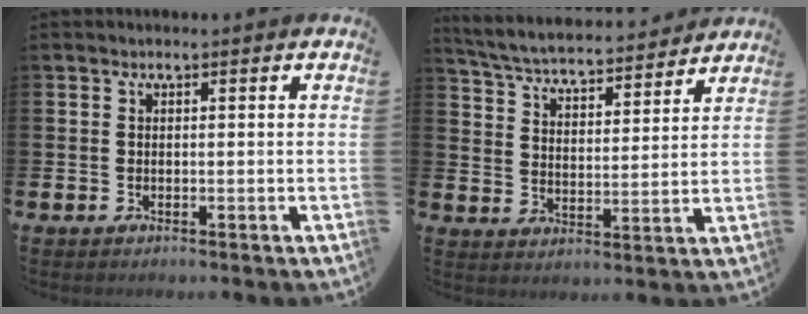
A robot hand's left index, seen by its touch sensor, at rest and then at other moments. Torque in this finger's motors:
{"motor_torque": [1.06, -1.08, 0.57, 0.13]}